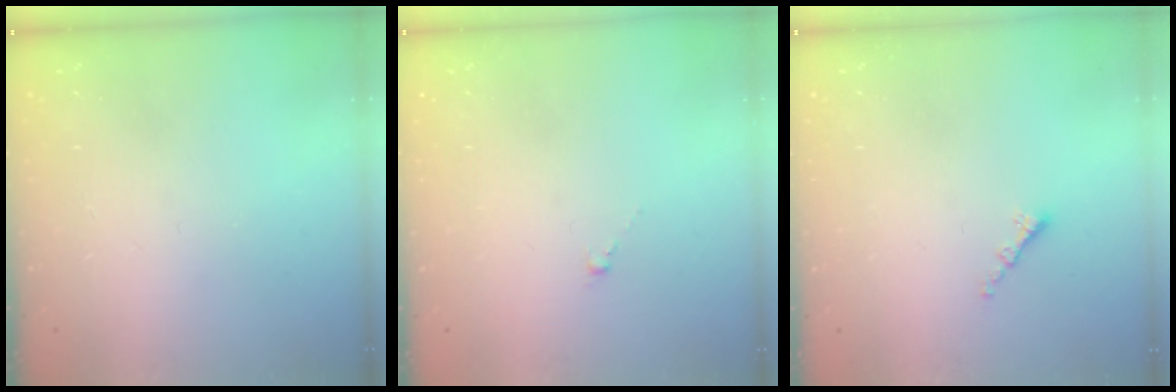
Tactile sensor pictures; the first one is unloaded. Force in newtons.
{"total": 0.6, "press": 0.4, "slide": 0.4}
{"total": 0.8, "press": 0.8, "slide": 0.2}